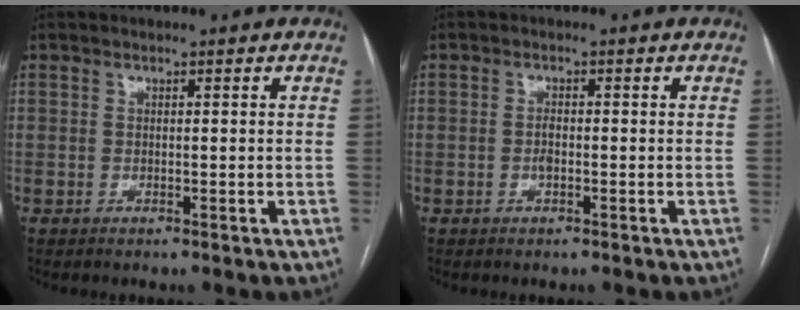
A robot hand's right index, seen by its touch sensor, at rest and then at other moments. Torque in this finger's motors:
{"motor_torque": [0.45, 0.04, 0.00, 0.04]}